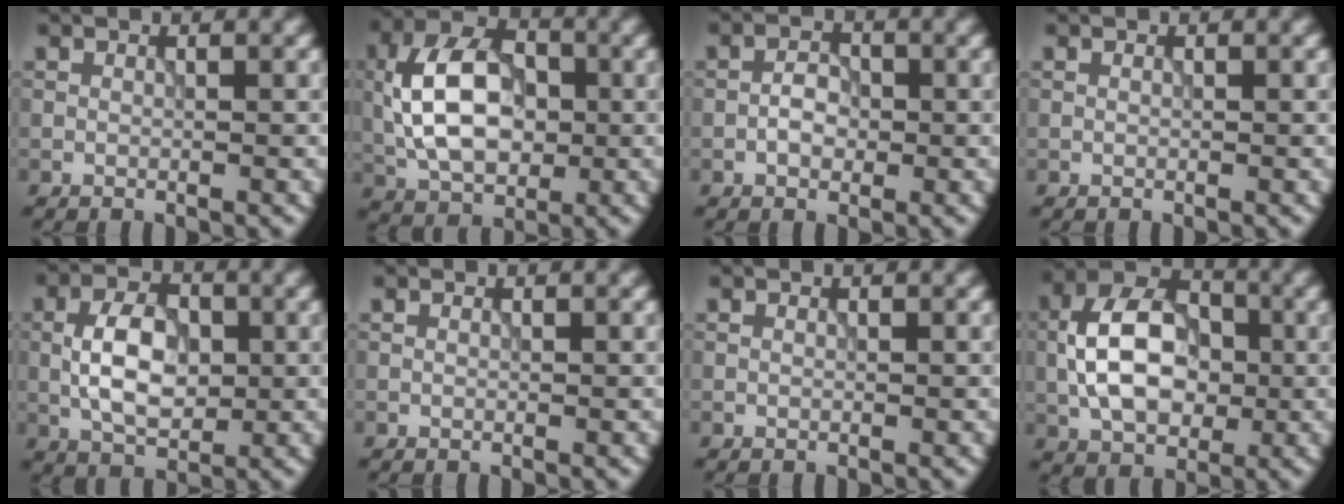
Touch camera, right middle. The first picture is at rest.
{"total": 9.1, "force": [0.1, 5.8, 6.9], "torque": [-0.139, 0.013, -0.010]}
{"total": 2.1, "force": [-0.6, 1.4, 1.5], "torque": [-0.025, 0.006, -0.015]}
{"total": 0.0}
{"total": 5.6, "force": [-0.3, 3.3, 4.5], "torque": [-0.083, 0.004, -0.008]}
{"total": 0.0}
{"total": 0.0}
{"total": 8.5, "force": [-0.6, 5.5, 6.4], "torque": [-0.119, 0.016, -0.021]}